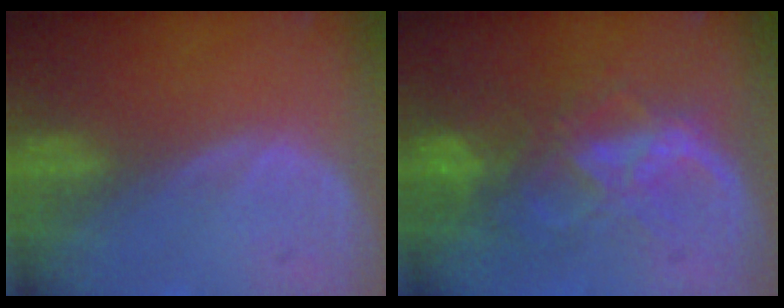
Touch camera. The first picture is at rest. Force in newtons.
{"total": 8.9, "press": 7.5, "slide": 4.8}